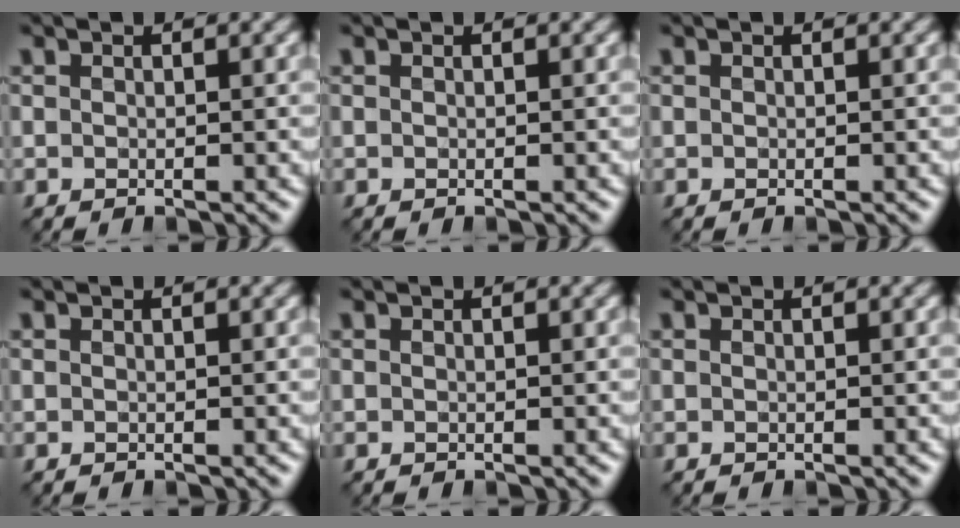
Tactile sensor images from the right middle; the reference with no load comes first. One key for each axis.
{"total": 0.0}
{"total": 0.0}
{"total": 0.0}
{"total": 0.0}
{"total": 0.0}